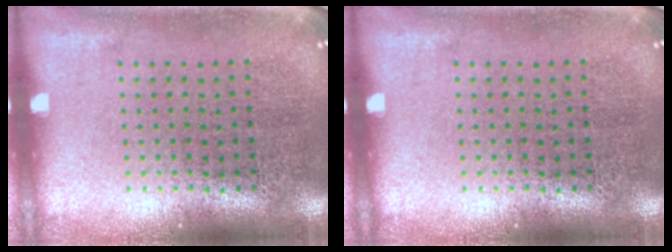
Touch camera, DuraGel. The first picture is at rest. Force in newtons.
{"total": 0.0}